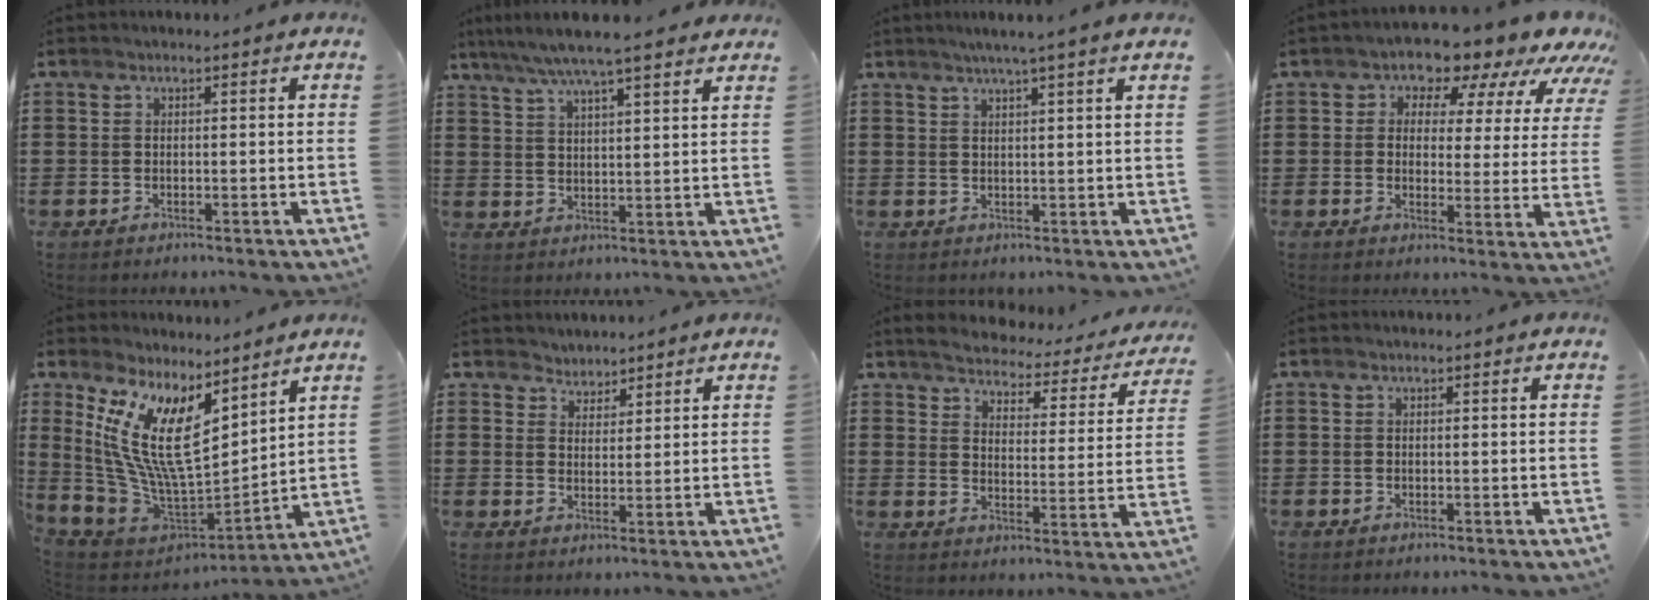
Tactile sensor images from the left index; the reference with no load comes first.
{"total": 6.1, "force": [5.1, 0.0, 3.4], "torque": [-0.081, -0.016, 0.088]}
{"total": 2.6, "force": [2.0, -0.8, 1.5], "torque": [-0.032, -0.001, 0.033]}
{"total": 7.5, "force": [6.5, 3.3, 1.9], "torque": [-0.044, -0.049, 0.108]}
{"total": 13.9, "force": [6.4, 5.4, 11.1], "torque": [-0.272, -0.052, 0.112]}
{"total": 2.7, "force": [2.5, 1.1, -0.5], "torque": [-0.004, 0.002, 0.047]}
{"total": 3.3, "force": [3.3, 0.3, 0.4], "torque": [-0.032, -0.030, 0.049]}
{"total": 0.0}